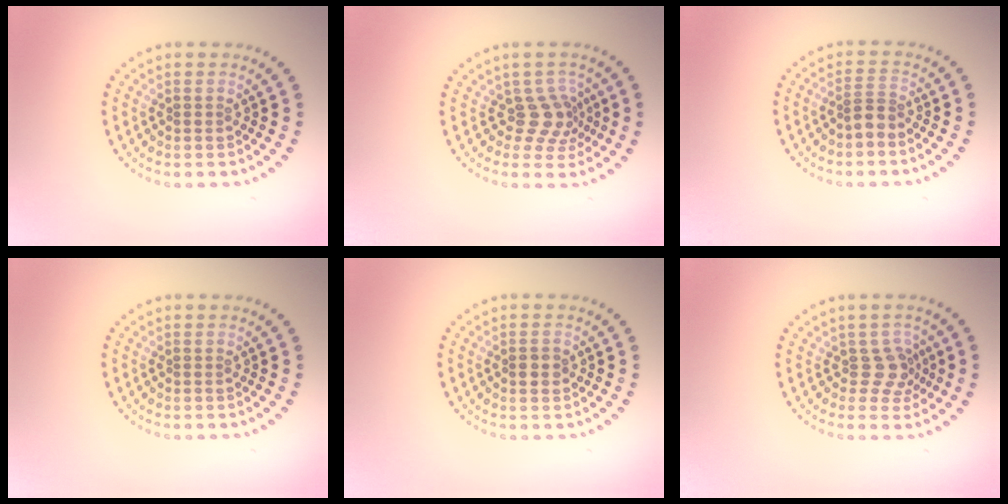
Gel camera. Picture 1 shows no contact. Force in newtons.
{"total": 2.9, "press": 2.1, "slide": 1.9}
{"total": 2.0, "press": 1.5, "slide": 1.3}
{"total": 0.0}
{"total": 1.7, "press": 1.7, "slide": 0.2}
{"total": 2.3, "press": 1.8, "slide": 1.5}